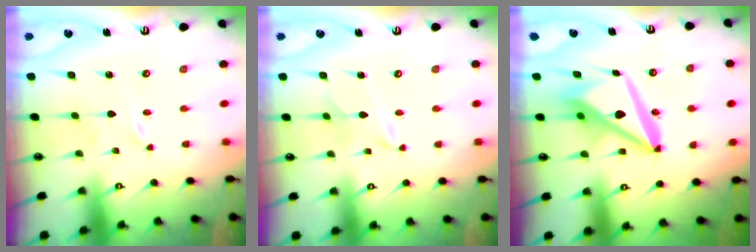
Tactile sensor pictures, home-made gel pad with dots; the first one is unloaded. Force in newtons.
{"total": 2.9, "press": 2.9, "slide": 0.3}
{"total": 14.0, "press": 13.9, "slide": 1.7}